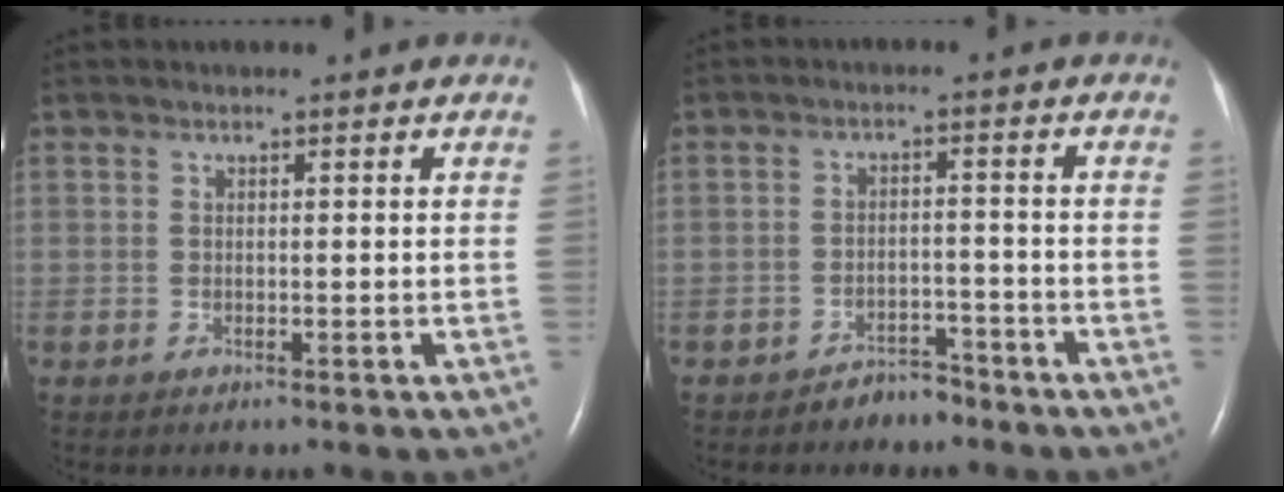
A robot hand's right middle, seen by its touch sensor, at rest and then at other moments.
{"total": 3.2, "force": [-2.8, 1.4, 0.5], "torque": [-0.012, 0.005, -0.043]}